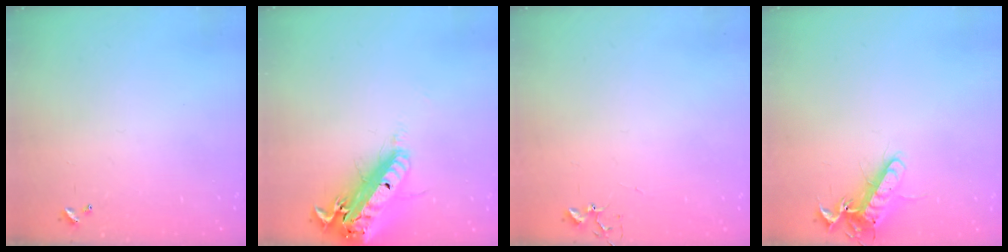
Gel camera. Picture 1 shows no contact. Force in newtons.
{"total": 21.6, "press": 21.0, "slide": 5.0}
{"total": 4.2, "press": 4.2, "slide": 0.7}
{"total": 13.2, "press": 13.2, "slide": 1.3}